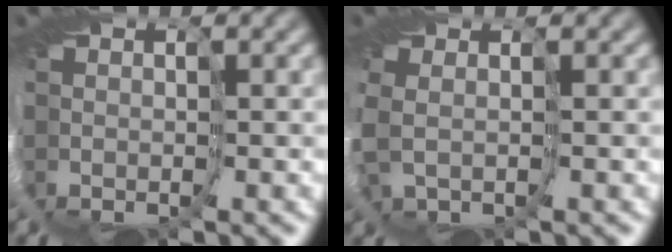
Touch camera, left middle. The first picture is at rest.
{"total": 2.3, "force": [-0.4, 1.5, 1.7], "torque": [-0.064, -0.009, 0.000]}